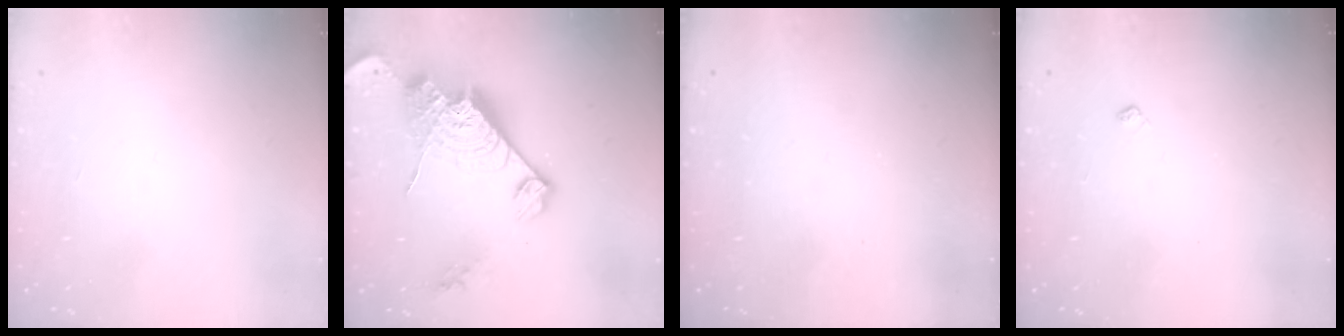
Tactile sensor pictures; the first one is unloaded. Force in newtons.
{"total": 21.5, "press": 21.4, "slide": 2.0}
{"total": 0.0}
{"total": 3.6, "press": 3.5, "slide": 0.6}